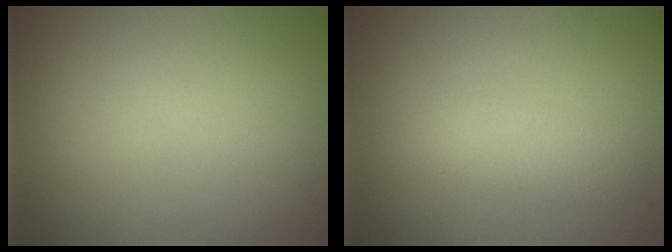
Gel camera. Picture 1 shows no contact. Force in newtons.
{"total": 2.2, "press": 2.2, "slide": 0.1}